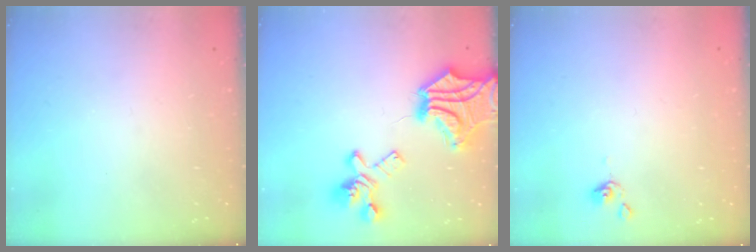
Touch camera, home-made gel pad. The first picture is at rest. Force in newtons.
{"total": 15.5, "press": 15.0, "slide": 3.8}
{"total": 0.9, "press": 0.8, "slide": 0.2}